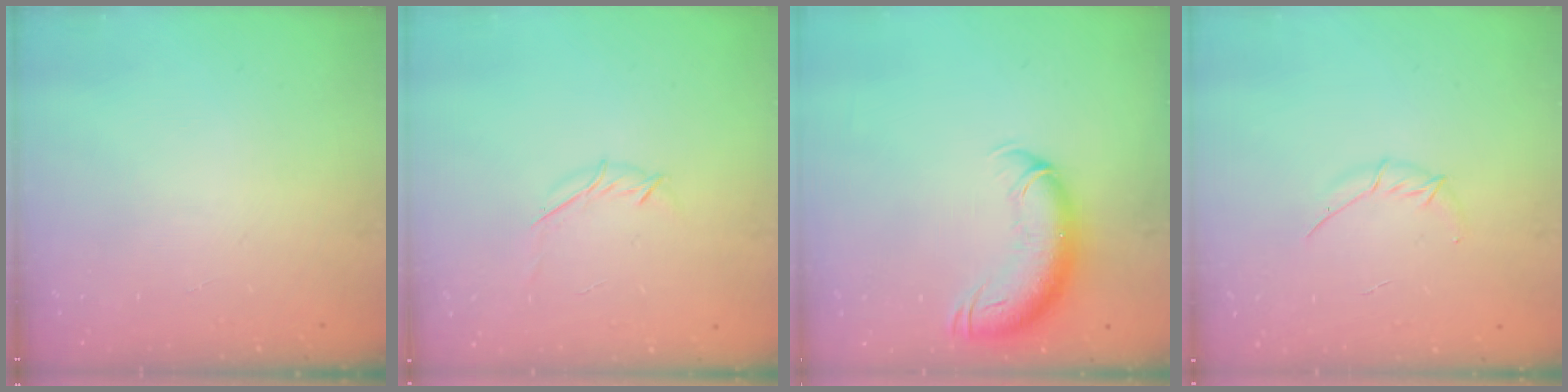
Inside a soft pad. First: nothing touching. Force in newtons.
{"total": 3.8, "press": 3.7, "slide": 0.8}
{"total": 13.1, "press": 12.7, "slide": 3.3}
{"total": 4.9, "press": 4.7, "slide": 1.1}